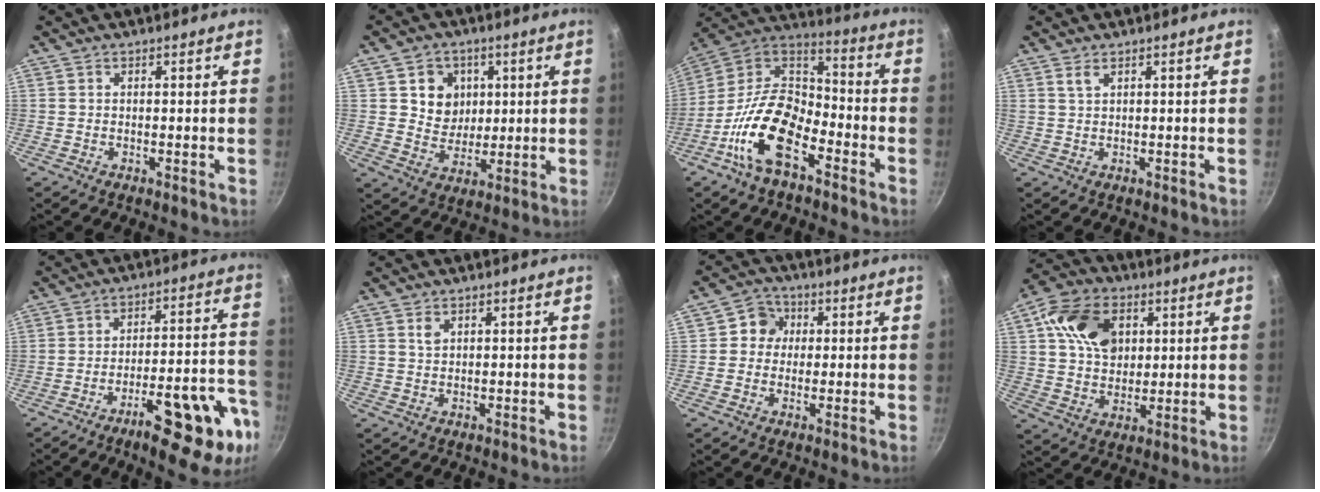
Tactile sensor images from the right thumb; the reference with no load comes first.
{"total": 8.3, "force": [2.3, 7.4, 2.8], "torque": [-0.005, -0.016, 0.042]}
{"total": 17.8, "force": [-8.6, 9.3, 12.5], "torque": [-0.216, 0.068, -0.186]}
{"total": 1.5, "force": [0.8, 0.5, 1.1], "torque": [-0.024, -0.001, 0.019]}
{"total": 18.2, "force": [-9.5, 5.1, 14.6], "torque": [-0.163, 0.056, -0.132]}
{"total": 1.5, "force": [0.8, 0.9, 0.9], "torque": [-0.015, -0.003, 0.016]}
{"total": 5.2, "force": [0.7, 4.9, 1.6], "torque": [0.013, 0.005, 0.001]}
{"total": 12.9, "force": [4.2, 9.6, 7.5], "torque": [-0.107, -0.003, 0.068]}